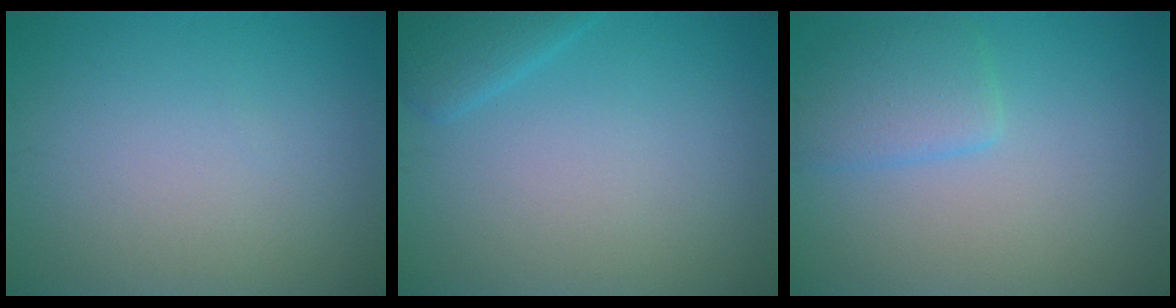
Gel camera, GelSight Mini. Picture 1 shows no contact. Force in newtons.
{"total": 2.0, "press": 2.0, "slide": 0.1}
{"total": 2.8, "press": 2.8, "slide": 0.3}